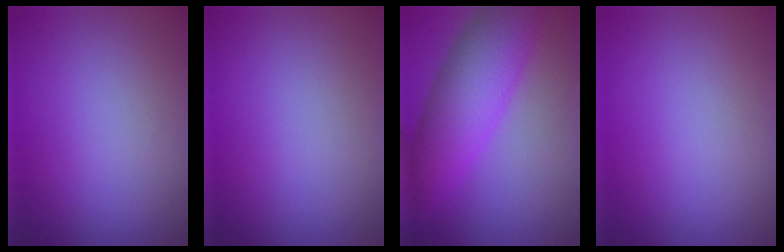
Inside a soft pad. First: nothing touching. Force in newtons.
{"total": 0.0}
{"total": 7.5, "press": 7.5, "slide": 0.2}
{"total": 0.0}